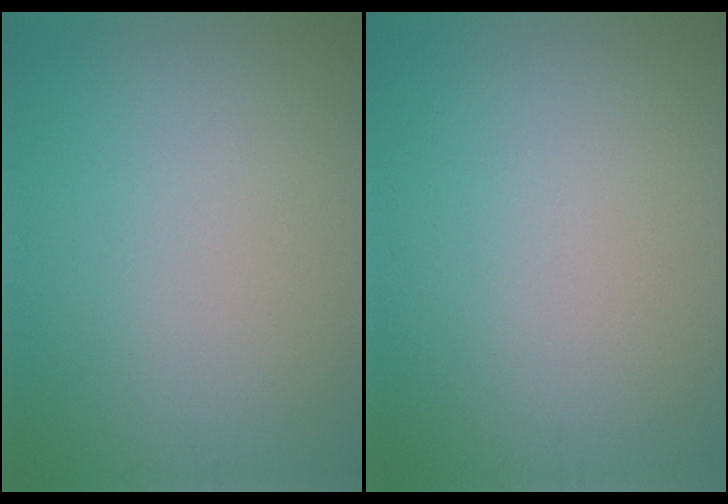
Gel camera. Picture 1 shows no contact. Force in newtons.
{"total": 0.0}